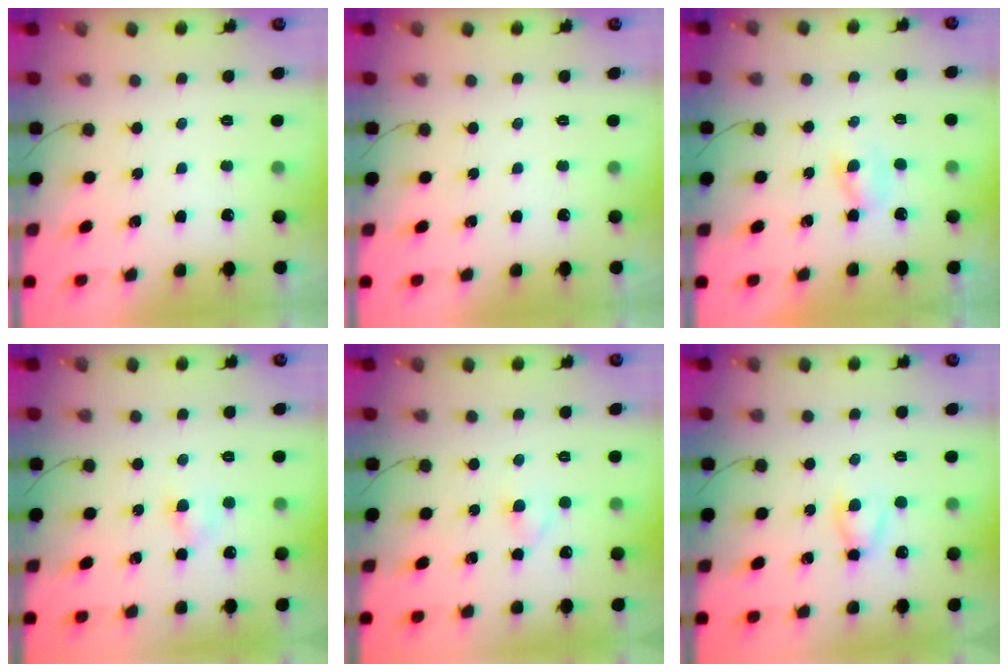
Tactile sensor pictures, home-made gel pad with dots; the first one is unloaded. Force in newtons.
{"total": 0.0}
{"total": 1.6, "press": 1.4, "slide": 0.8}
{"total": 3.7, "press": 3.4, "slide": 1.4}
{"total": 2.5, "press": 2.3, "slide": 1.0}
{"total": 4.1, "press": 4.1, "slide": 0.6}